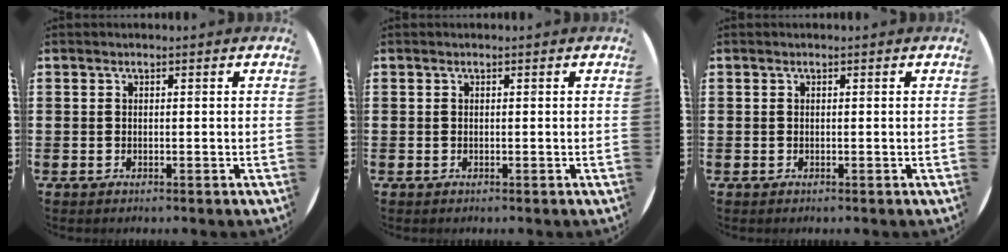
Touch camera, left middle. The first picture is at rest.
{"total": 0.0}
{"total": 0.0}